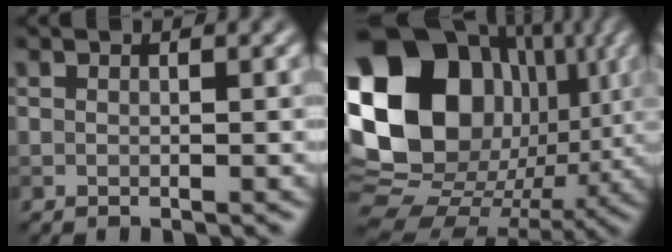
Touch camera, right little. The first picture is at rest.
{"total": 20.7, "force": [4.0, 16.8, 11.5], "torque": [-0.234, 0.006, 0.081]}